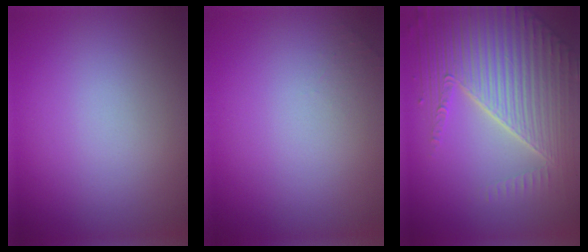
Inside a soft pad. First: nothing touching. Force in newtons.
{"total": 0.7, "press": 0.7, "slide": 0.1}
{"total": 8.3, "press": 5.6, "slide": 6.1}